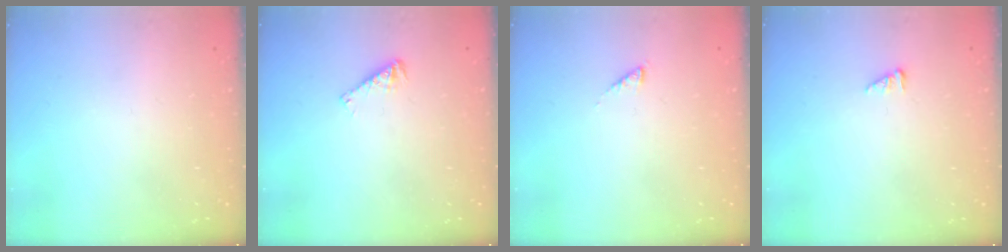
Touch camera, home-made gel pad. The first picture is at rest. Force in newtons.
{"total": 3.5, "press": 3.5, "slide": 0.2}
{"total": 1.2, "press": 1.2, "slide": 0.3}
{"total": 1.2, "press": 1.1, "slide": 0.1}